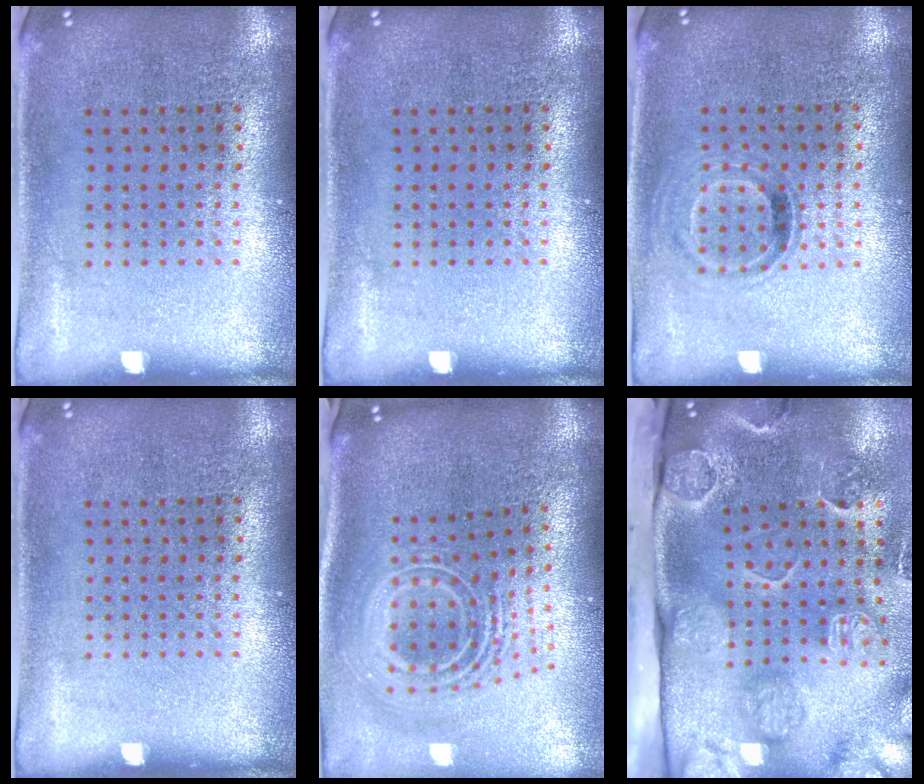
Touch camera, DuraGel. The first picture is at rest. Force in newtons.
{"total": 0.0}
{"total": 0.9, "press": 0.8, "slide": 0.4}
{"total": 0.0}
{"total": 2.8, "press": 1.9, "slide": 2.1}
{"total": 4.2, "press": 3.4, "slide": 2.6}